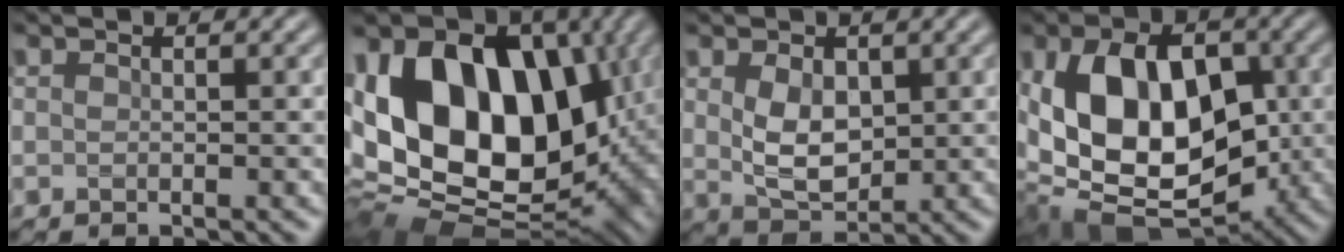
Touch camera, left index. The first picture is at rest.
{"total": 17.8, "force": [2.4, 12.1, 12.9], "torque": [-0.235, 0.011, 0.051]}
{"total": 4.3, "force": [0.7, 2.8, 3.2], "torque": [-0.070, -0.003, 0.021]}
{"total": 14.8, "force": [-0.7, 9.5, 11.4], "torque": [-0.208, -0.004, -0.009]}